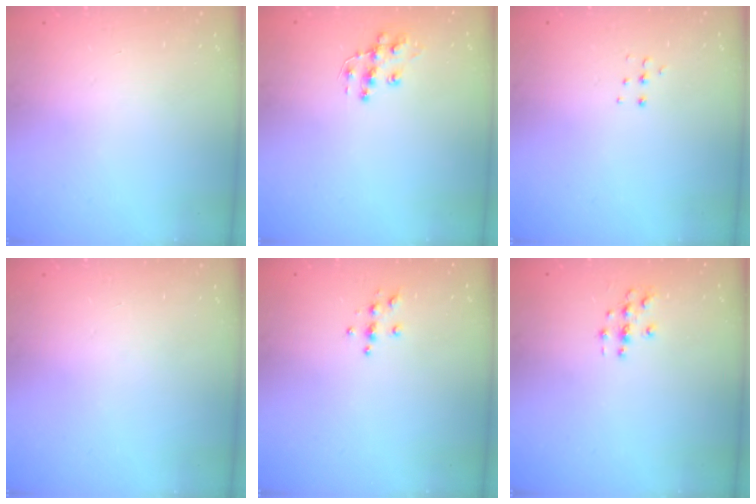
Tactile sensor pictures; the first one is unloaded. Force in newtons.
{"total": 9.8, "press": 9.7, "slide": 0.5}
{"total": 4.0, "press": 4.0, "slide": 0.5}
{"total": 0.0}
{"total": 3.9, "press": 3.8, "slide": 0.4}
{"total": 2.8, "press": 2.8, "slide": 0.3}